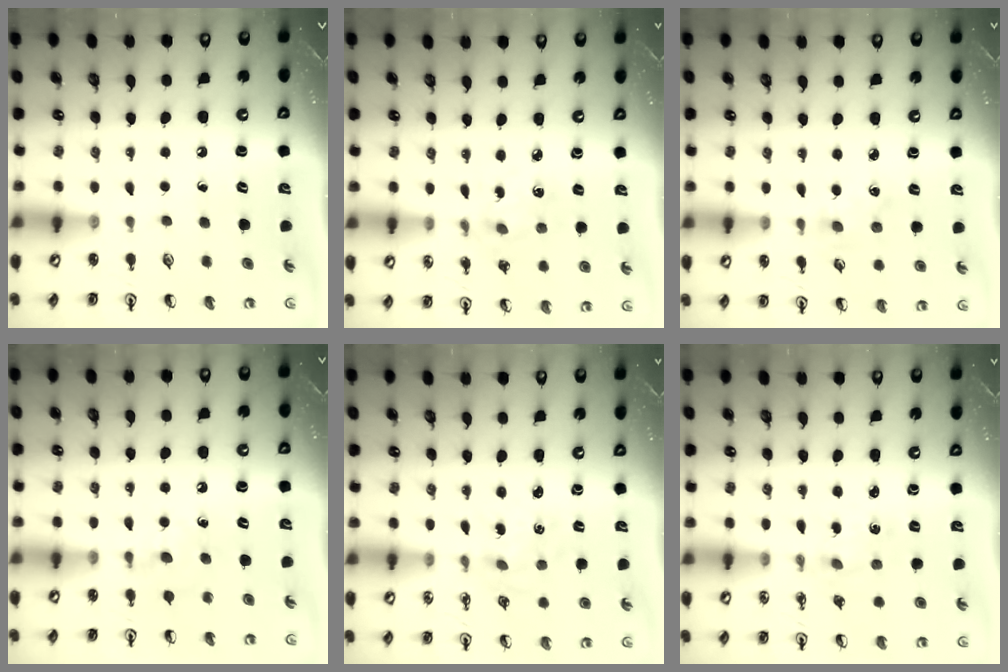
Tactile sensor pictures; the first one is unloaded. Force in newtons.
{"total": 2.1, "press": 2.0, "slide": 0.7}
{"total": 2.1, "press": 2.0, "slide": 0.4}
{"total": 5.7, "press": 5.6, "slide": 0.9}
{"total": 2.3, "press": 2.3, "slide": 0.3}
{"total": 1.3, "press": 1.2, "slide": 0.4}